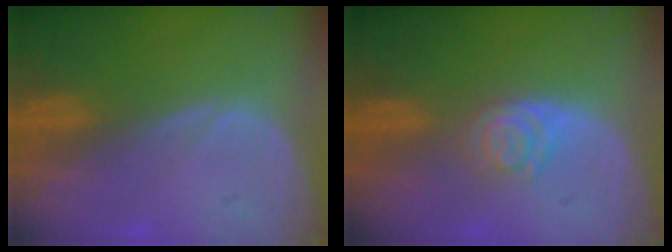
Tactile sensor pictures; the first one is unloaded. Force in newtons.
{"total": 4.0, "press": 3.6, "slide": 1.8}